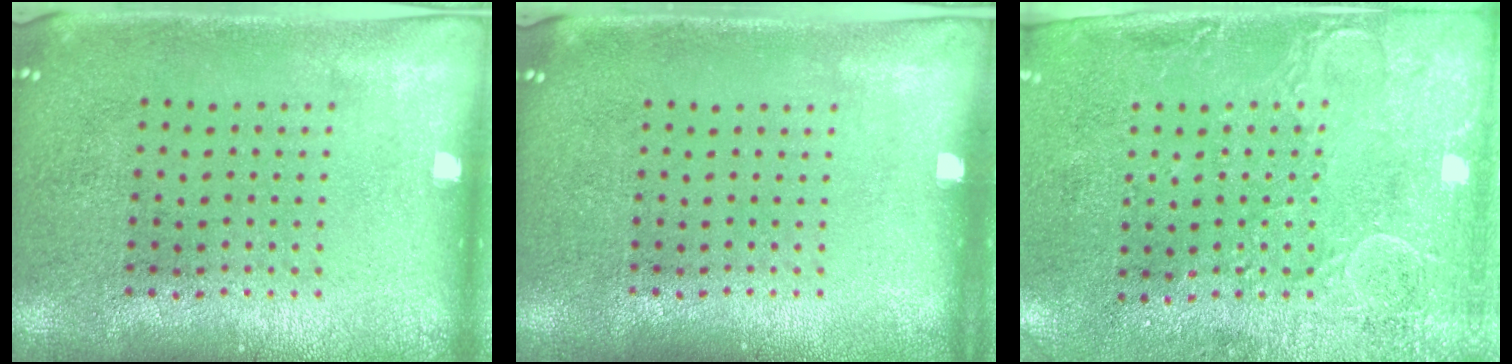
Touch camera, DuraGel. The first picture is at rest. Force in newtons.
{"total": 0.0}
{"total": 3.0, "press": 2.3, "slide": 1.9}